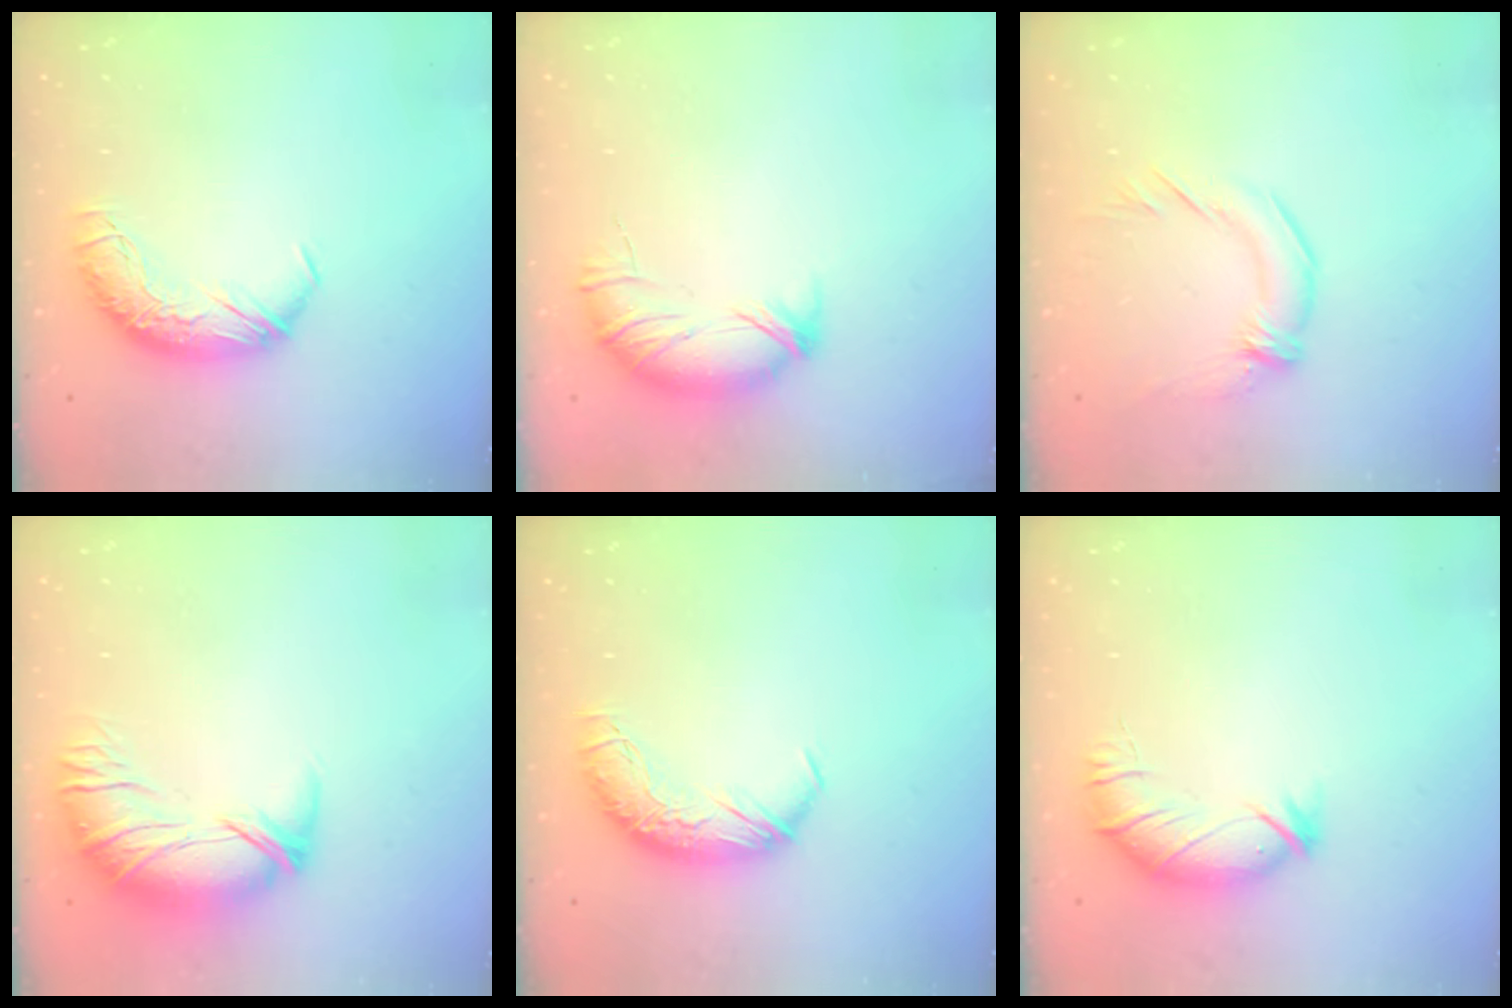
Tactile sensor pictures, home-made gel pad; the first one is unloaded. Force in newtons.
{"total": 4.9, "press": 4.8, "slide": 1.0}
{"total": 1.6, "press": 0.0, "slide": 1.6}
{"total": 2.8, "press": 1.7, "slide": 2.3}
{"total": 0.0}
{"total": 3.2, "press": 2.5, "slide": 1.9}